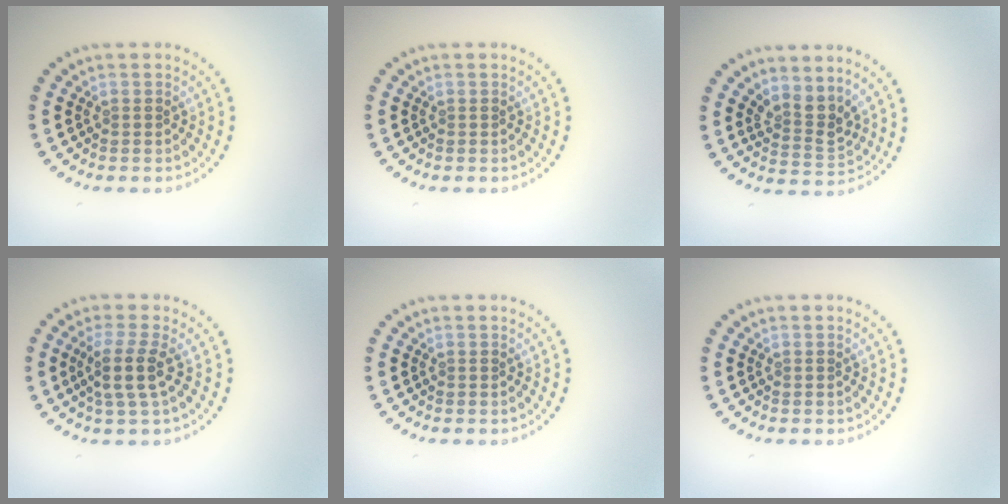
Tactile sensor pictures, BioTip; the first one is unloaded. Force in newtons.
{"total": 0.0}
{"total": 2.6, "press": 2.0, "slide": 1.8}
{"total": 3.1, "press": 2.5, "slide": 1.8}
{"total": 0.0}
{"total": 0.0}